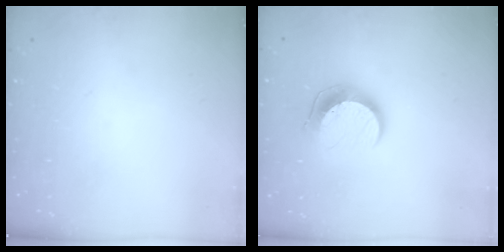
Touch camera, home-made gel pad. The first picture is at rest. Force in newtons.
{"total": 10.2, "press": 10.2, "slide": 0.2}